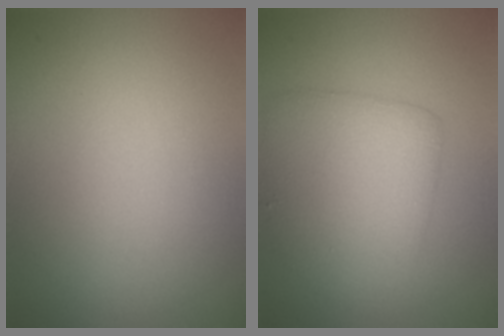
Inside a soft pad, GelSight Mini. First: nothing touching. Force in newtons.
{"total": 5.3, "press": 5.3, "slide": 0.2}